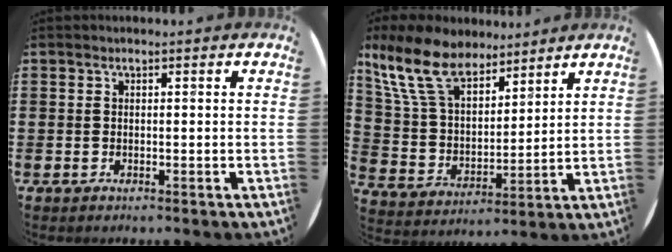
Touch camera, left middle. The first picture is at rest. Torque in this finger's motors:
{"motor_torque": [0.06, -0.30, 1.05, 0.21]}